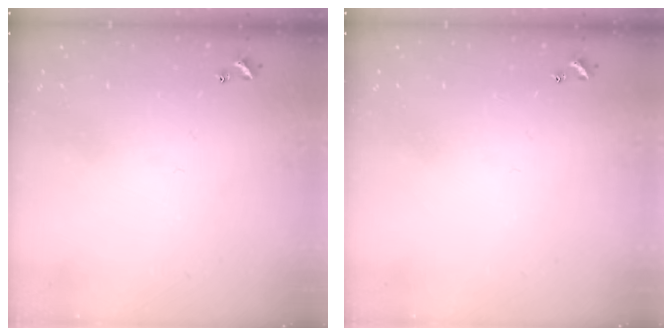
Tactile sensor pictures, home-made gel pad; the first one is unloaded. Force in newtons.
{"total": 0.0}